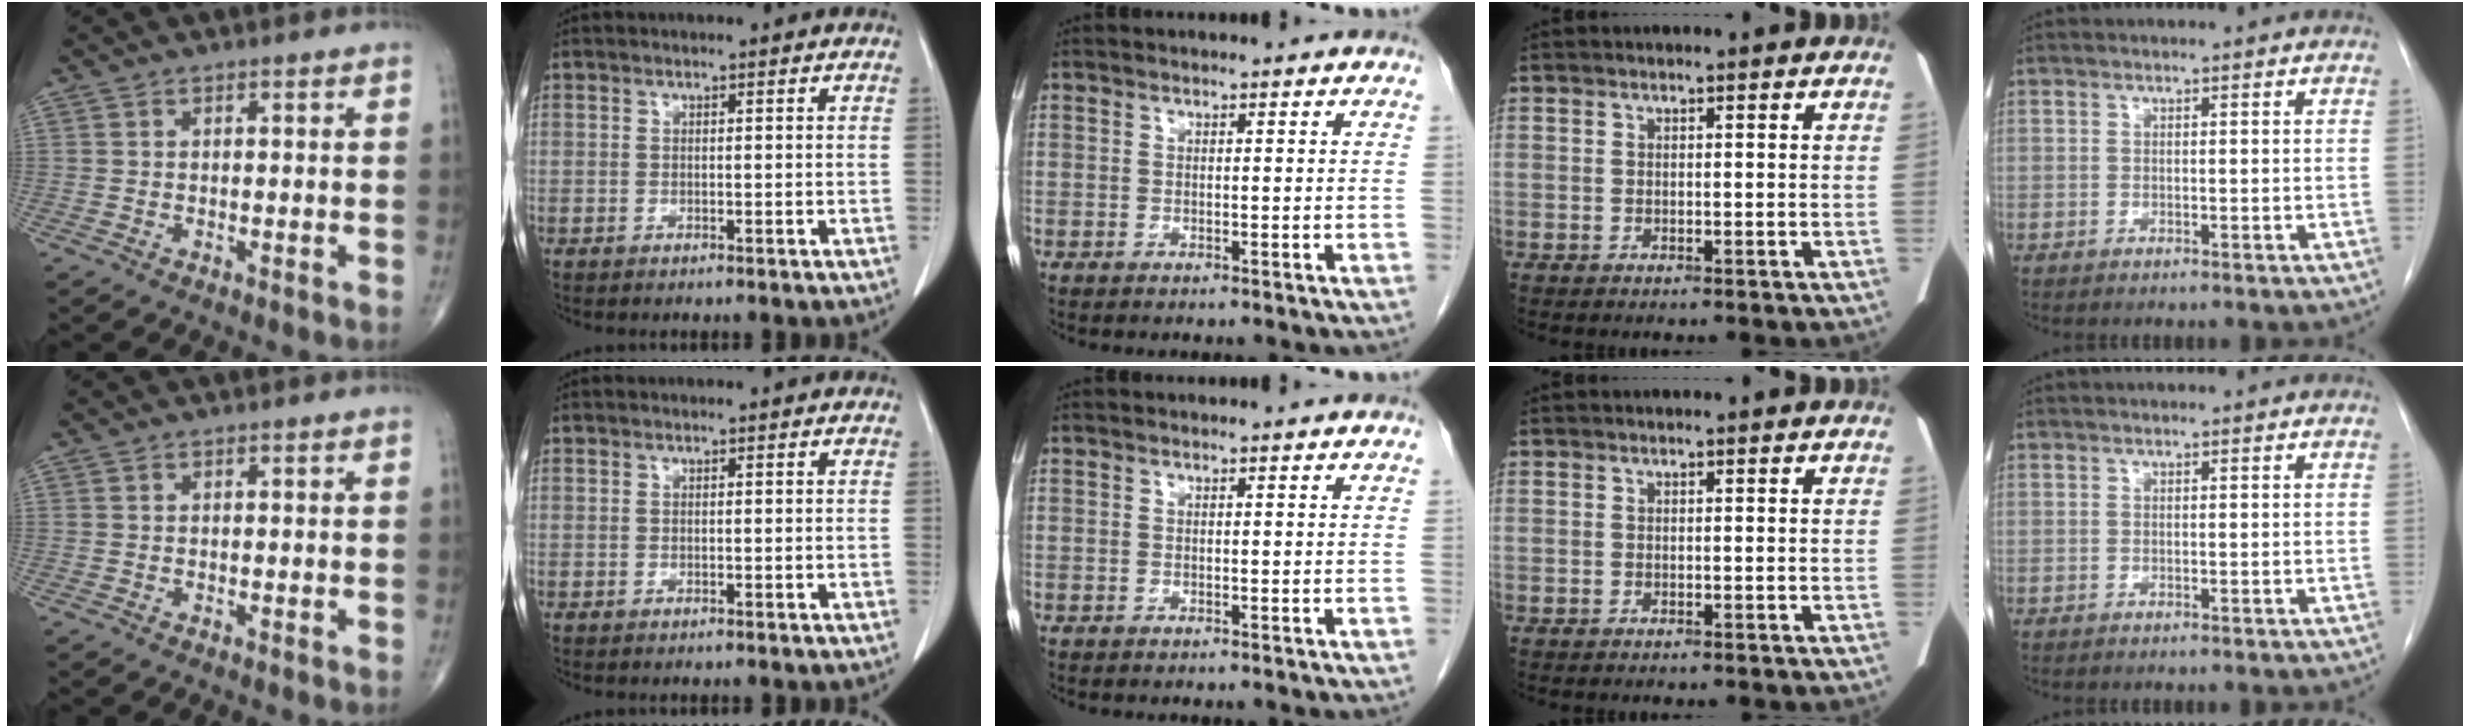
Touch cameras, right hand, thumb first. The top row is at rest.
{}